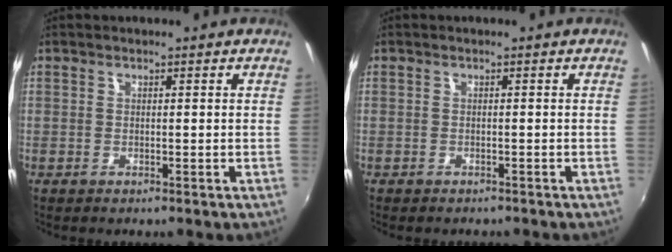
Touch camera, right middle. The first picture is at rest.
{"total": 1.8, "force": [-1.6, 0.7, 0.5], "torque": [-0.014, -0.012, -0.022]}